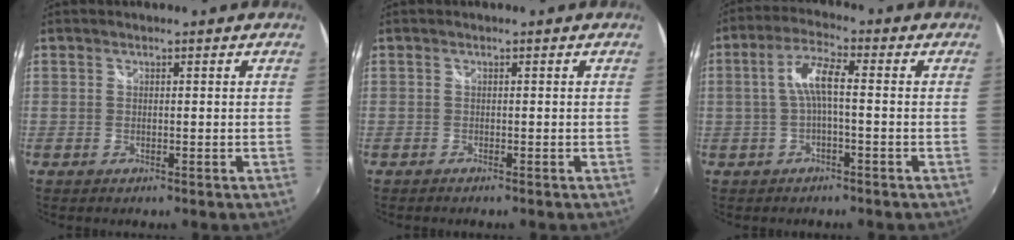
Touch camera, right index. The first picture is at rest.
{"total": 0.6, "force": [-0.6, 0.1, 0.2], "torque": [-0.006, -0.003, -0.011]}
{"total": 5.9, "force": [-0.5, 1.2, 5.8], "torque": [-0.120, 0.014, -0.007]}